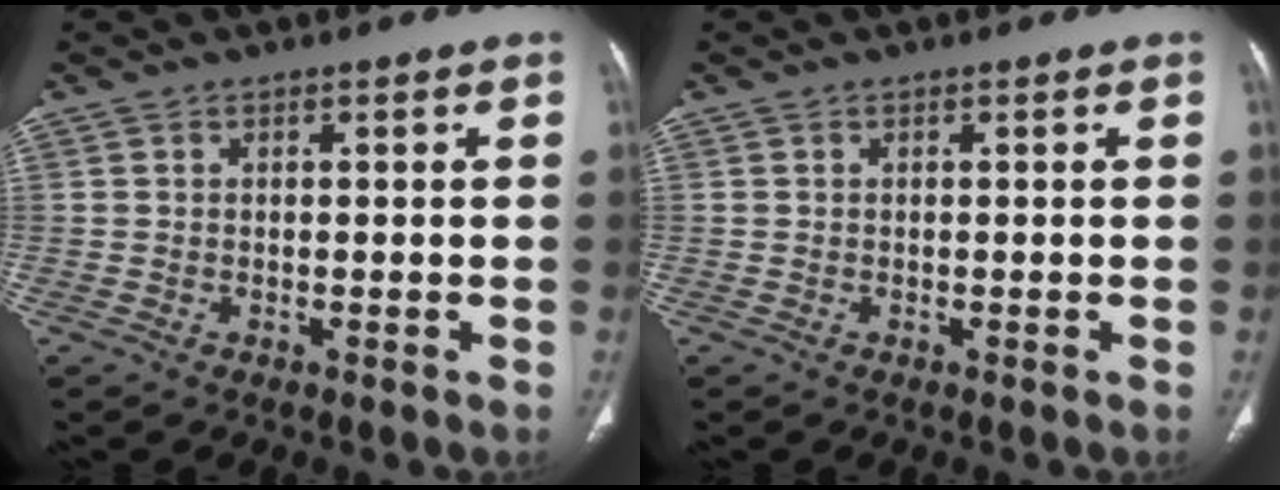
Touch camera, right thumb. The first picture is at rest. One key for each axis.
{"total": 0.0}